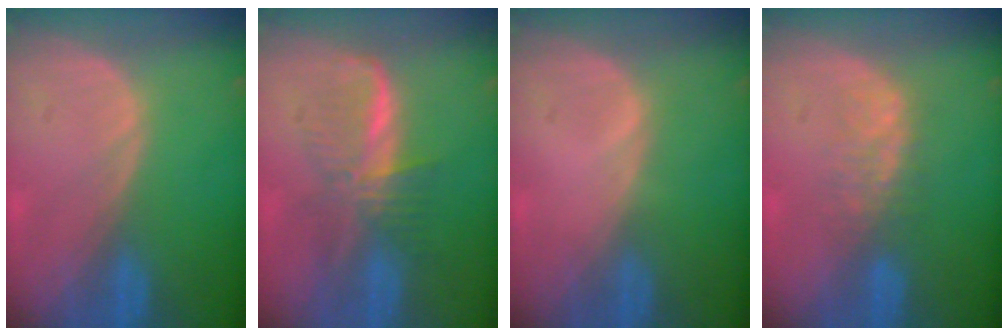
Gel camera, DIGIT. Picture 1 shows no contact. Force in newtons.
{"total": 6.1, "press": 6.1, "slide": 0.4}
{"total": 0.5, "press": 0.1, "slide": 0.5}
{"total": 3.6, "press": 3.6, "slide": 0.7}